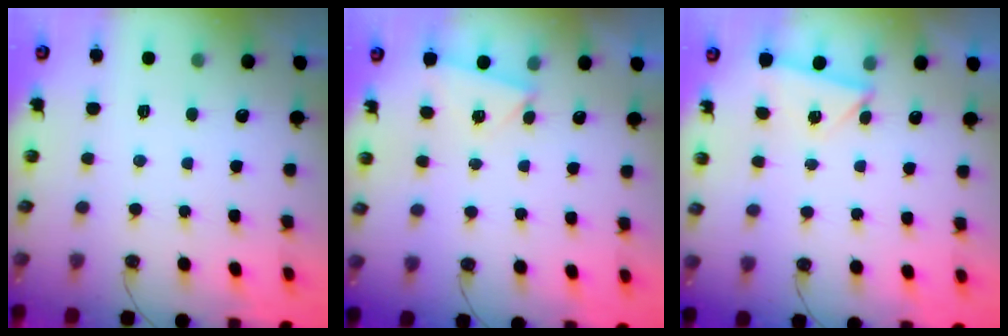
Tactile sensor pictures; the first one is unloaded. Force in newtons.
{"total": 2.6, "press": 1.6, "slide": 2.0}
{"total": 2.9, "press": 2.8, "slide": 0.7}